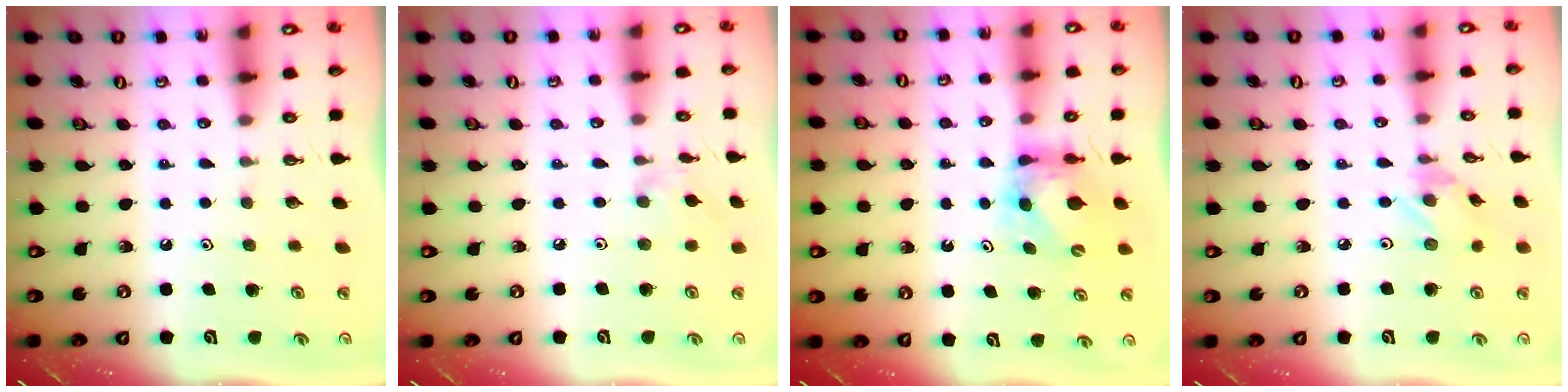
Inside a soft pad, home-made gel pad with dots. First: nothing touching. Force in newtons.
{"total": 2.1, "press": 2.1, "slide": 0.4}
{"total": 6.1, "press": 6.1, "slide": 0.6}
{"total": 1.8, "press": 1.8, "slide": 0.2}